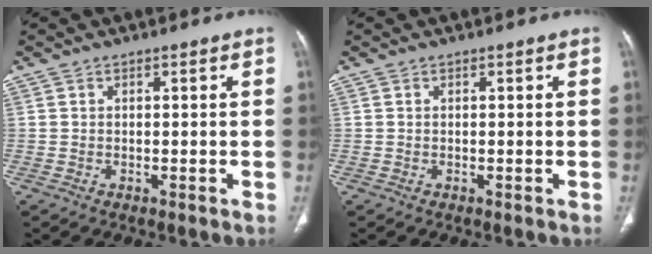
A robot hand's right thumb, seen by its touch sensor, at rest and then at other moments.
{"total": 0.0}